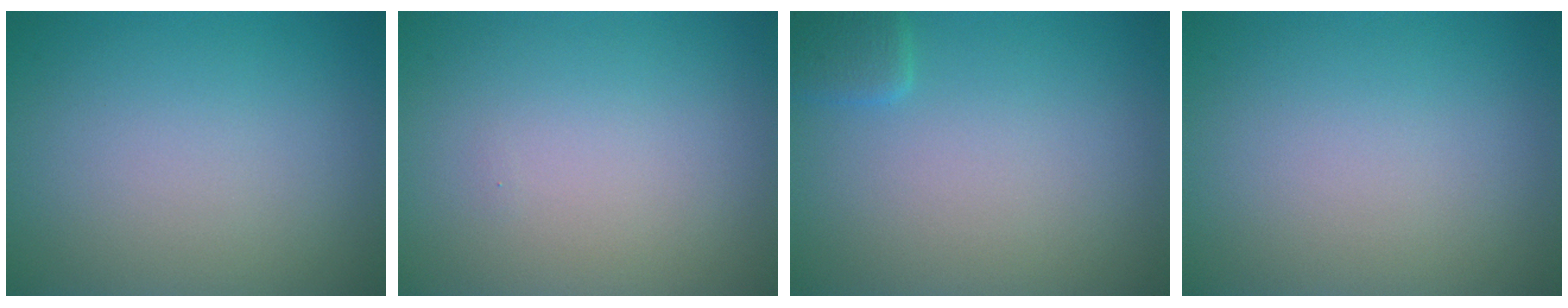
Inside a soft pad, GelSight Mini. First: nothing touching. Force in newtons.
{"total": 0.0}
{"total": 1.5, "press": 1.5, "slide": 0.1}
{"total": 0.0}